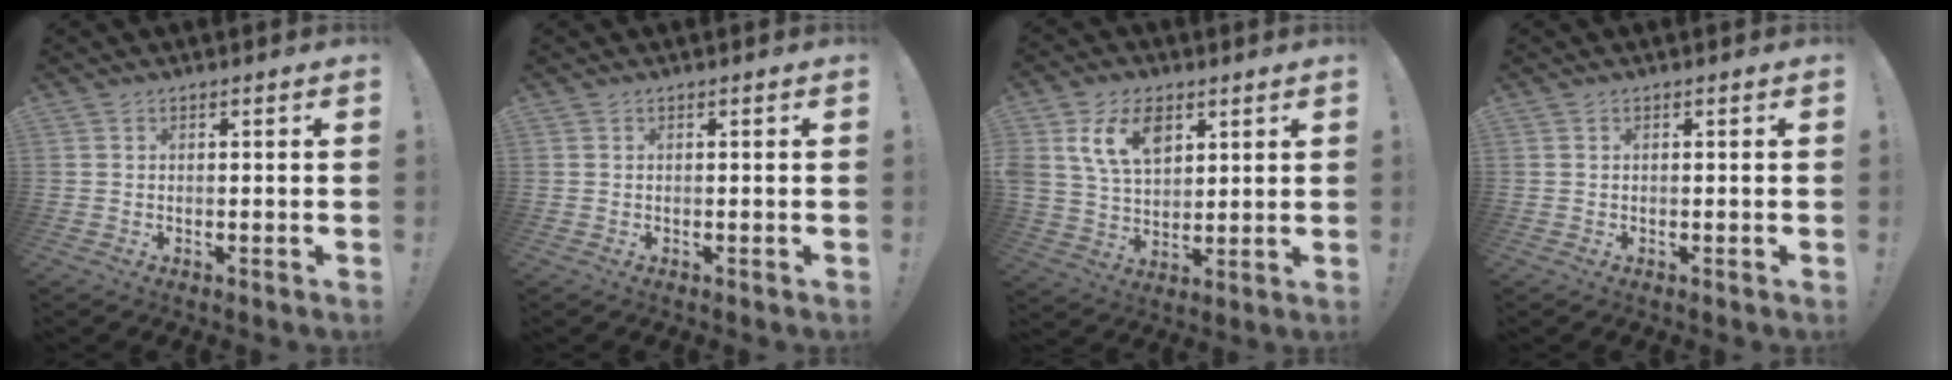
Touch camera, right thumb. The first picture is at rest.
{"total": 0.0}
{"total": 13.4, "force": [6.4, 8.9, 7.8], "torque": [-0.140, -0.017, 0.122]}
{"total": 0.0}